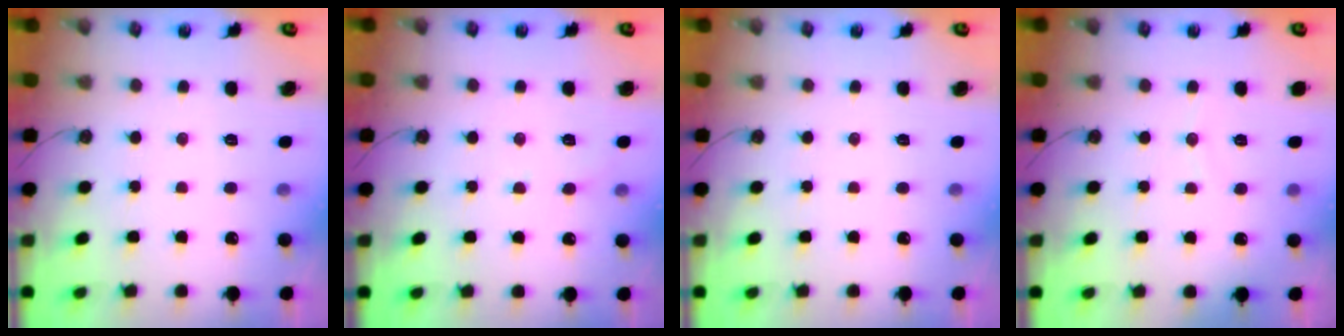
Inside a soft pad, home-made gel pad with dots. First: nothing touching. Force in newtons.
{"total": 6.7, "press": 6.7, "slide": 0.3}
{"total": 0.0}
{"total": 2.2, "press": 2.2, "slide": 0.2}